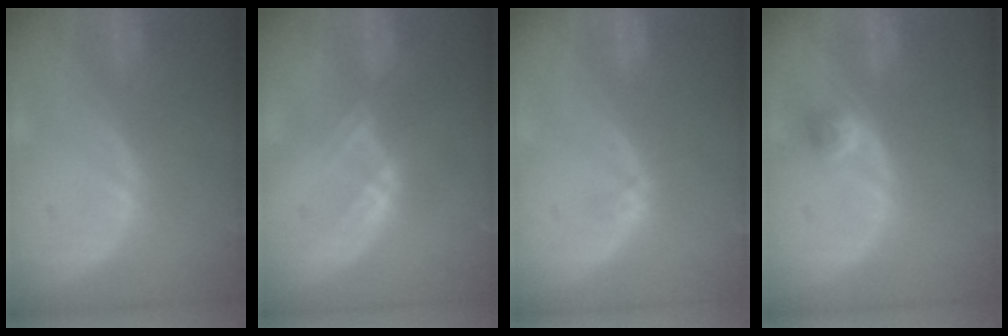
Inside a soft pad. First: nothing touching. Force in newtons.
{"total": 2.6, "press": 2.5, "slide": 0.7}
{"total": 1.2, "press": 0.9, "slide": 0.7}
{"total": 2.4, "press": 2.1, "slide": 1.2}